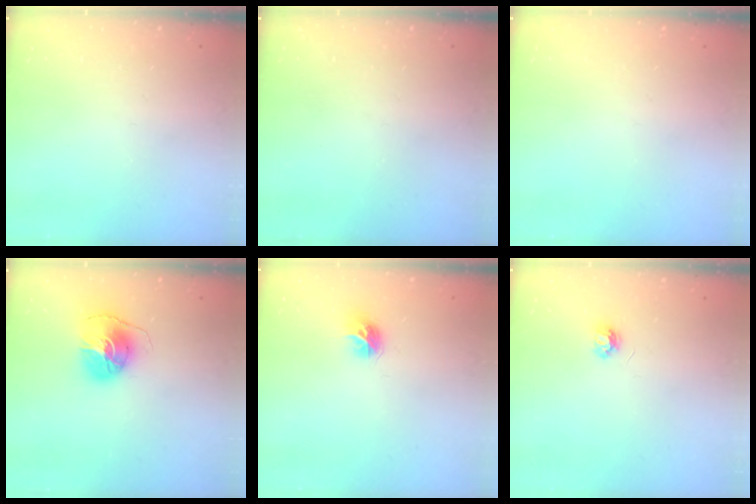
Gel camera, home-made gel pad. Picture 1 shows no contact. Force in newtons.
{"total": 0.0}
{"total": 0.0}
{"total": 8.6, "press": 8.6, "slide": 0.9}
{"total": 7.5, "press": 7.5, "slide": 0.4}
{"total": 3.8, "press": 3.8, "slide": 0.5}